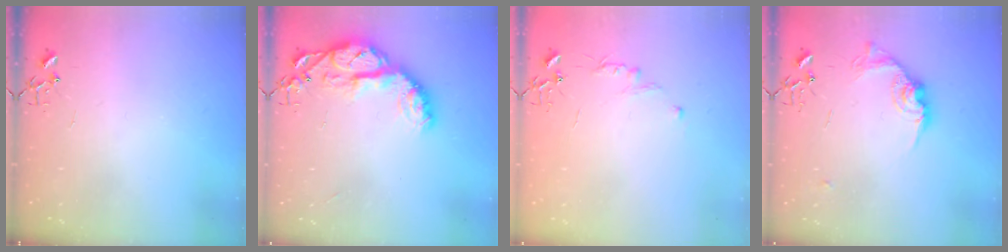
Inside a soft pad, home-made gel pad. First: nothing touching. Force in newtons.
{"total": 14.9, "press": 14.8, "slide": 1.5}
{"total": 5.5, "press": 5.5, "slide": 0.6}
{"total": 13.4, "press": 13.3, "slide": 0.8}